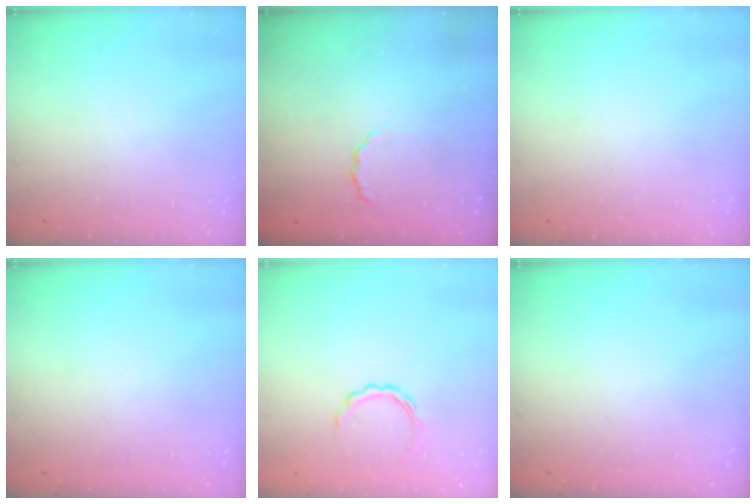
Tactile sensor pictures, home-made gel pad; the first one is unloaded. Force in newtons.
{"total": 3.5, "press": 3.4, "slide": 0.8}
{"total": 0.0}
{"total": 0.0}
{"total": 3.2, "press": 3.1, "slide": 0.8}
{"total": 0.0}